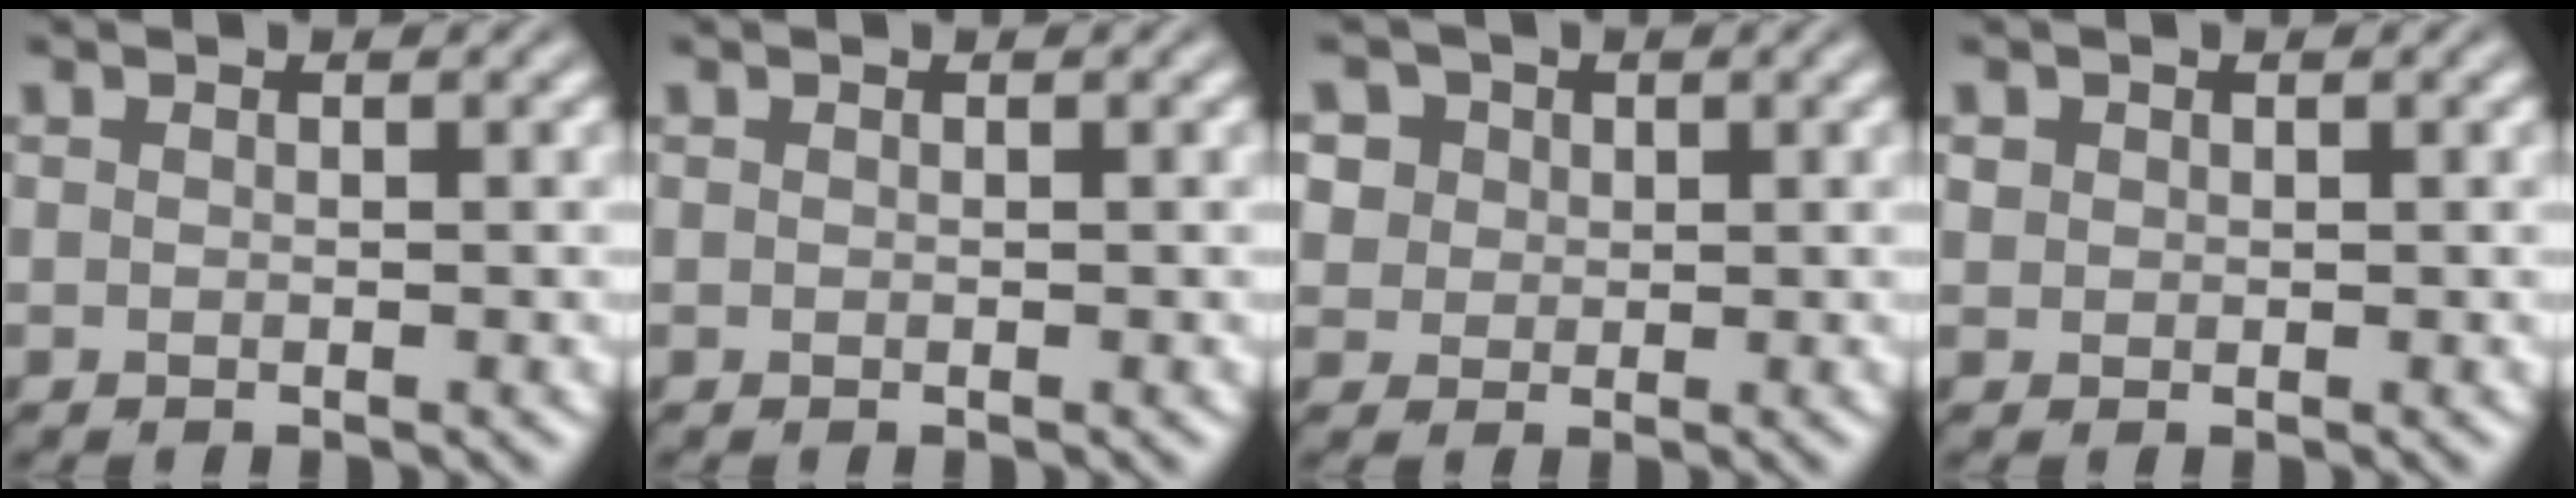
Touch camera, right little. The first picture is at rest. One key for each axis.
{"total": 0.0}
{"total": 4.8, "fx": 2.3, "fy": 3.8, "fz": 1.8, "tx": -0.041, "ty": 0.013, "tz": 0.033}
{"total": 0.6, "fx": 0.2, "fy": 0.6, "fz": 0.1, "tx": 0.001, "ty": -0.001, "tz": 0.005}